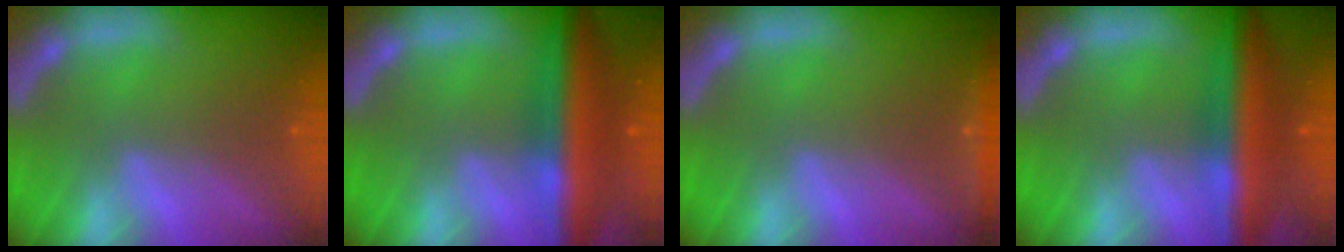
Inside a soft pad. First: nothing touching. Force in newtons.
{"total": 8.5}
{"total": 1.9}
{"total": 7.9}